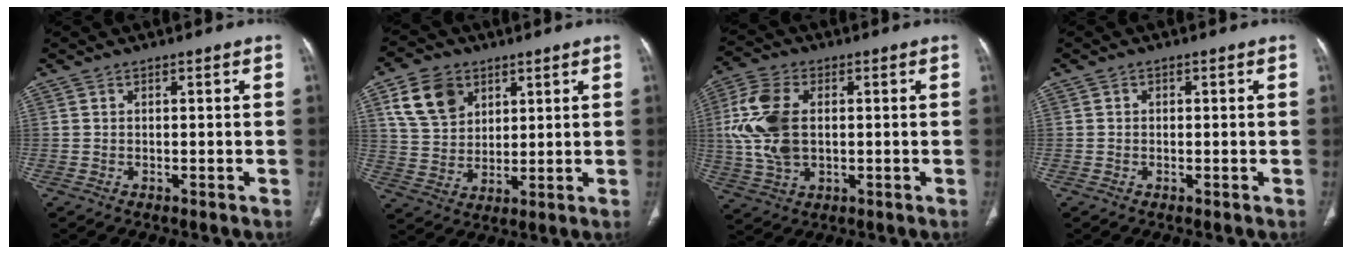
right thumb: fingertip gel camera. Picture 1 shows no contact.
{"total": 10.8, "force": [5.1, 7.9, 5.3], "torque": [-0.077, -0.013, 0.104]}
{"total": 12.6, "force": [1.2, 7.8, 9.8], "torque": [-0.216, 0.005, 0.025]}
{"total": 0.7, "force": [0.1, 0.7, 0.2], "torque": [0.004, 0.002, 0.000]}